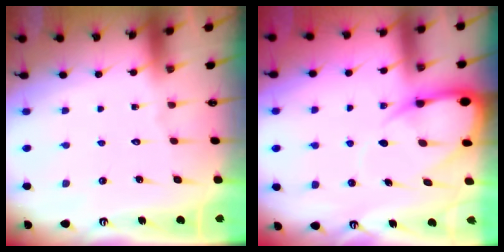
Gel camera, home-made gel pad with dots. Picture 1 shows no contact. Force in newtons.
{"total": 9.8, "press": 9.8, "slide": 1.1}